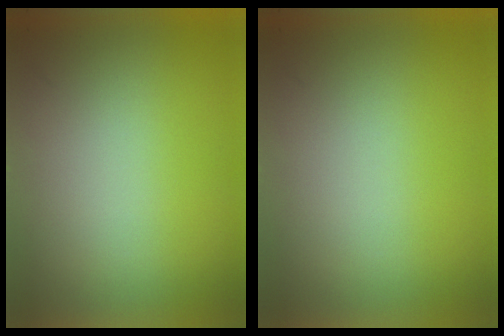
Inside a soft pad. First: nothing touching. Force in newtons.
{"total": 0.0}